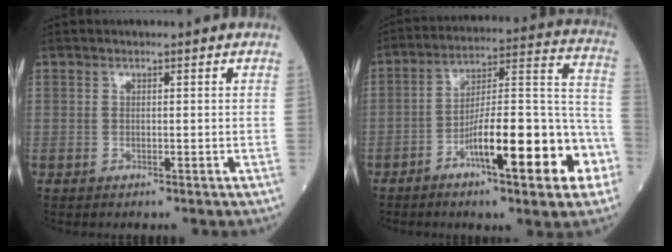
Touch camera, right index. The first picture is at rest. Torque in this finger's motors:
{"motor_torque": [1.58, -0.56, 0.45, 0.21]}